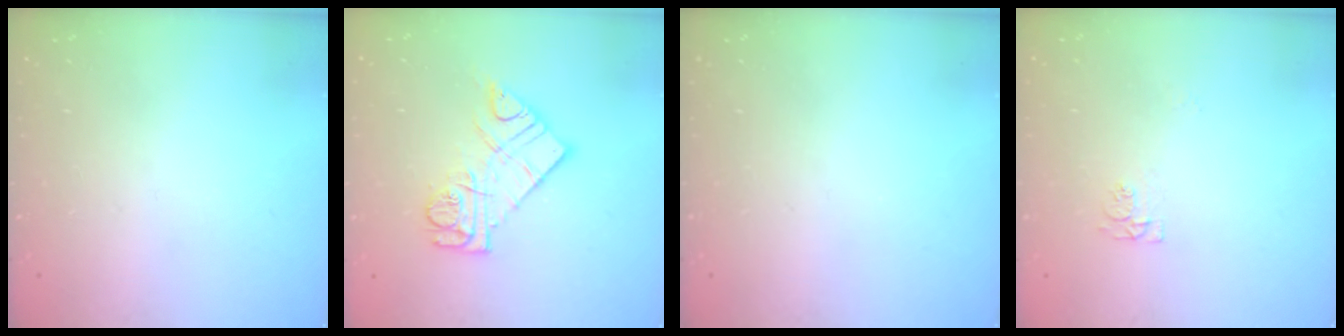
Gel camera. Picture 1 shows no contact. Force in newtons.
{"total": 12.0, "press": 11.9, "slide": 1.1}
{"total": 0.0}
{"total": 4.3, "press": 4.3, "slide": 0.8}